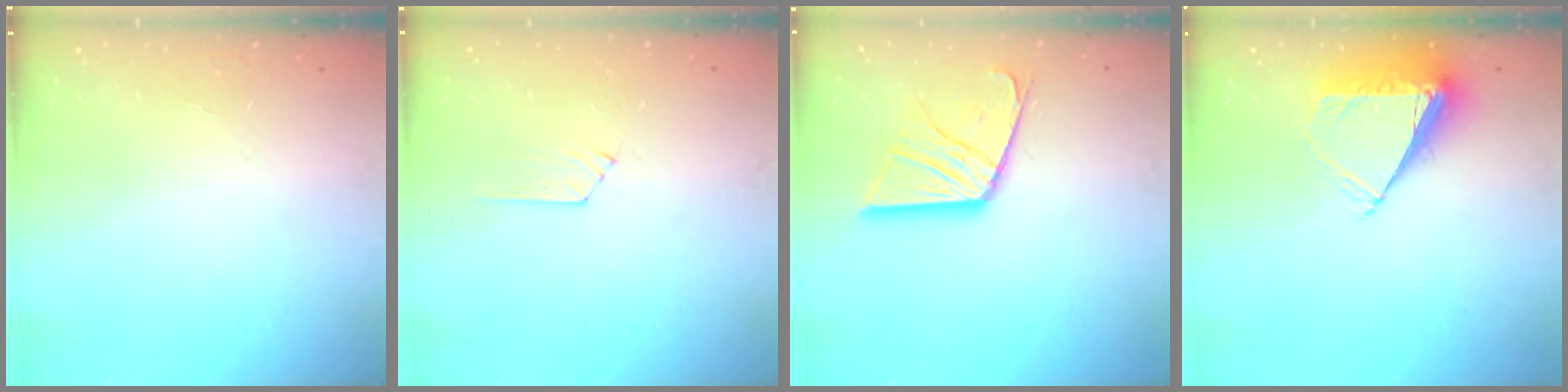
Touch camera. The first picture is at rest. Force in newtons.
{"total": 5.1, "press": 5.1, "slide": 0.6}
{"total": 15.3, "press": 15.2, "slide": 1.5}
{"total": 7.9, "press": 7.8, "slide": 1.1}